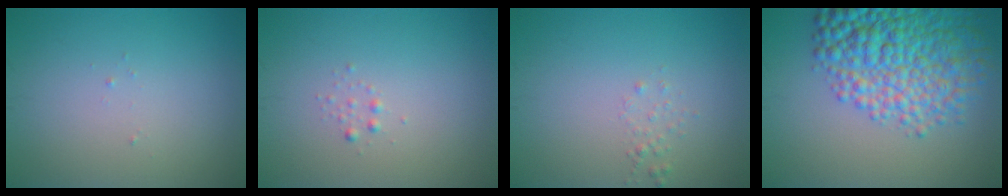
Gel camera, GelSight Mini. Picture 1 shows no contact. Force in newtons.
{"total": 0.6, "press": 0.6, "slide": 0.0}
{"total": 0.7, "press": 0.7, "slide": 0.1}
{"total": 9.2, "press": 9.2, "slide": 0.3}